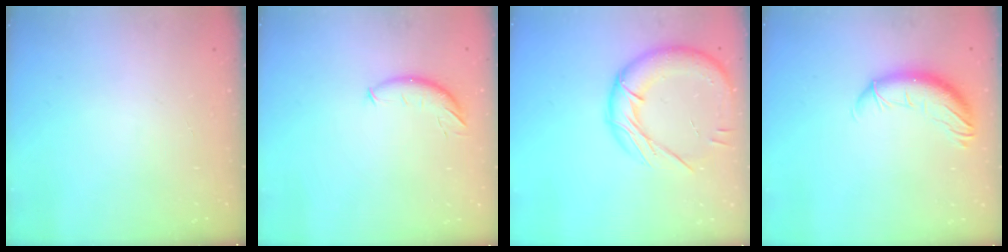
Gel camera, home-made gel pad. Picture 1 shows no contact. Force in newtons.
{"total": 7.5, "press": 7.5, "slide": 0.6}
{"total": 18.0, "press": 17.9, "slide": 2.2}
{"total": 11.2, "press": 11.1, "slide": 1.7}